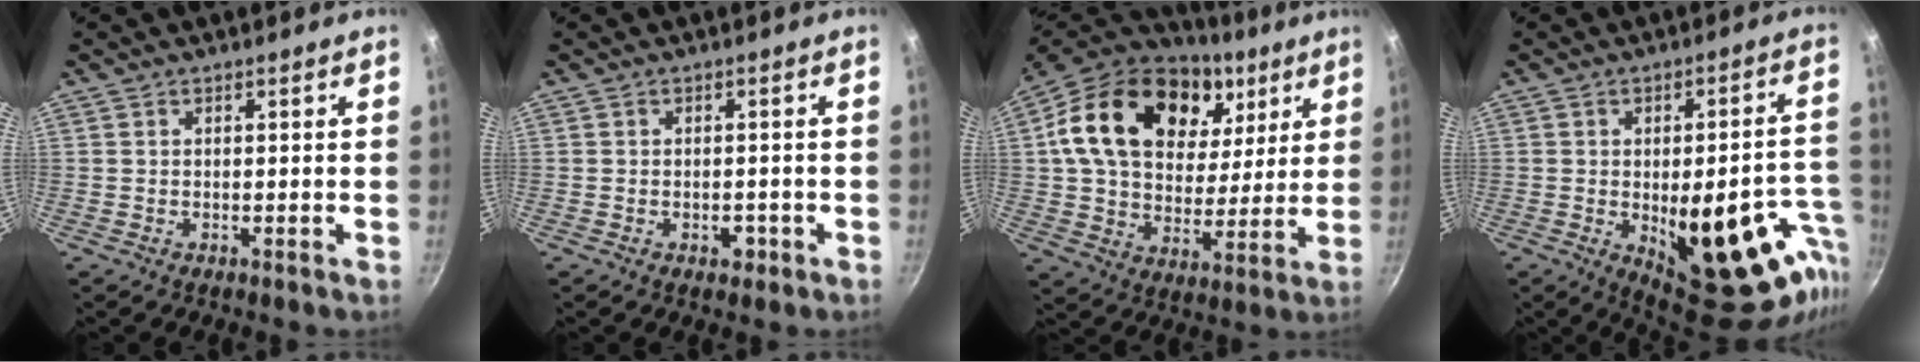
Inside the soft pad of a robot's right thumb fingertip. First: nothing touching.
{"total": 2.3, "force": [-1.0, 1.5, 1.4], "torque": [-0.009, 0.010, -0.009]}
{"total": 27.5, "force": [10.2, 18.4, 17.6], "torque": [-0.287, -0.014, 0.167]}
{"total": 24.0, "force": [-6.5, 10.6, 20.6], "torque": [-0.206, 0.005, -0.065]}